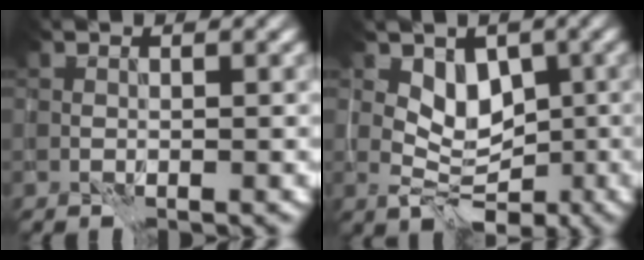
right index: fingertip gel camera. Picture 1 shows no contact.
{"total": 3.8, "force": [0.7, 2.9, 2.4], "torque": [-0.023, -0.004, 0.015]}